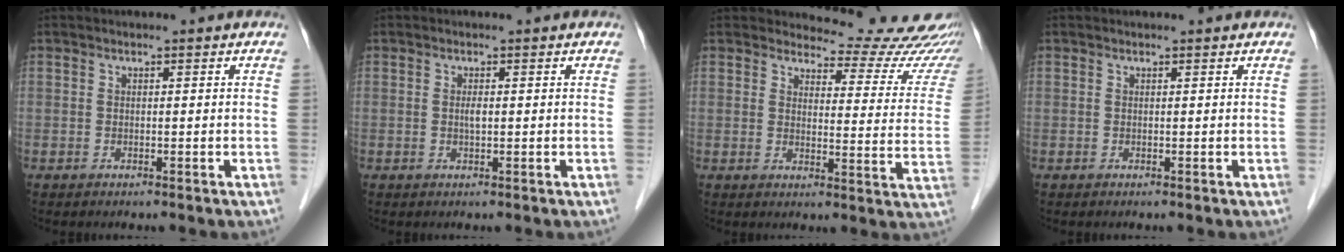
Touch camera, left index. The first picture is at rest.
{"total": 1.0, "force": [0.1, 0.2, 1.0], "torque": [-0.018, -0.001, 0.001]}
{"total": 15.8, "force": [15.3, 3.6, 1.2], "torque": [0.025, -0.086, 0.140]}
{"total": 0.6, "force": [0.5, 0.2, 0.0], "torque": [-0.006, 0.004, 0.007]}